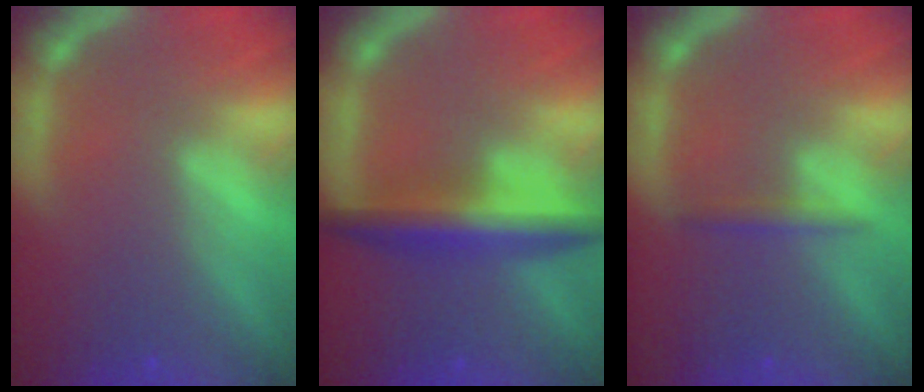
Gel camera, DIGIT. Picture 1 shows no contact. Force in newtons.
{"total": 5.5}
{"total": 1.4}